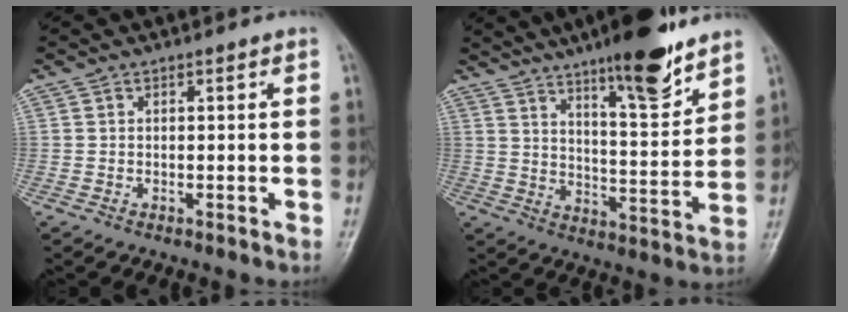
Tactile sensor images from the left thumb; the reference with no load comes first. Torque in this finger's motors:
{"motor_torque": [0.66, 0.38, 1.40, -1.37, 0.10]}